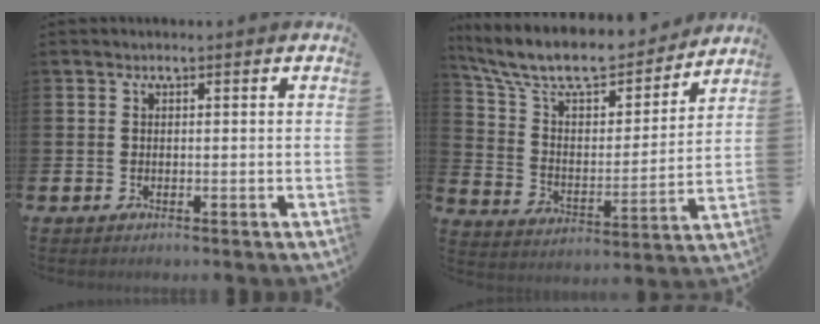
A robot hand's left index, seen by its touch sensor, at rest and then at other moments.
{"total": 10.7, "force": [9.5, 3.1, 3.9], "torque": [-0.126, -0.058, 0.165]}